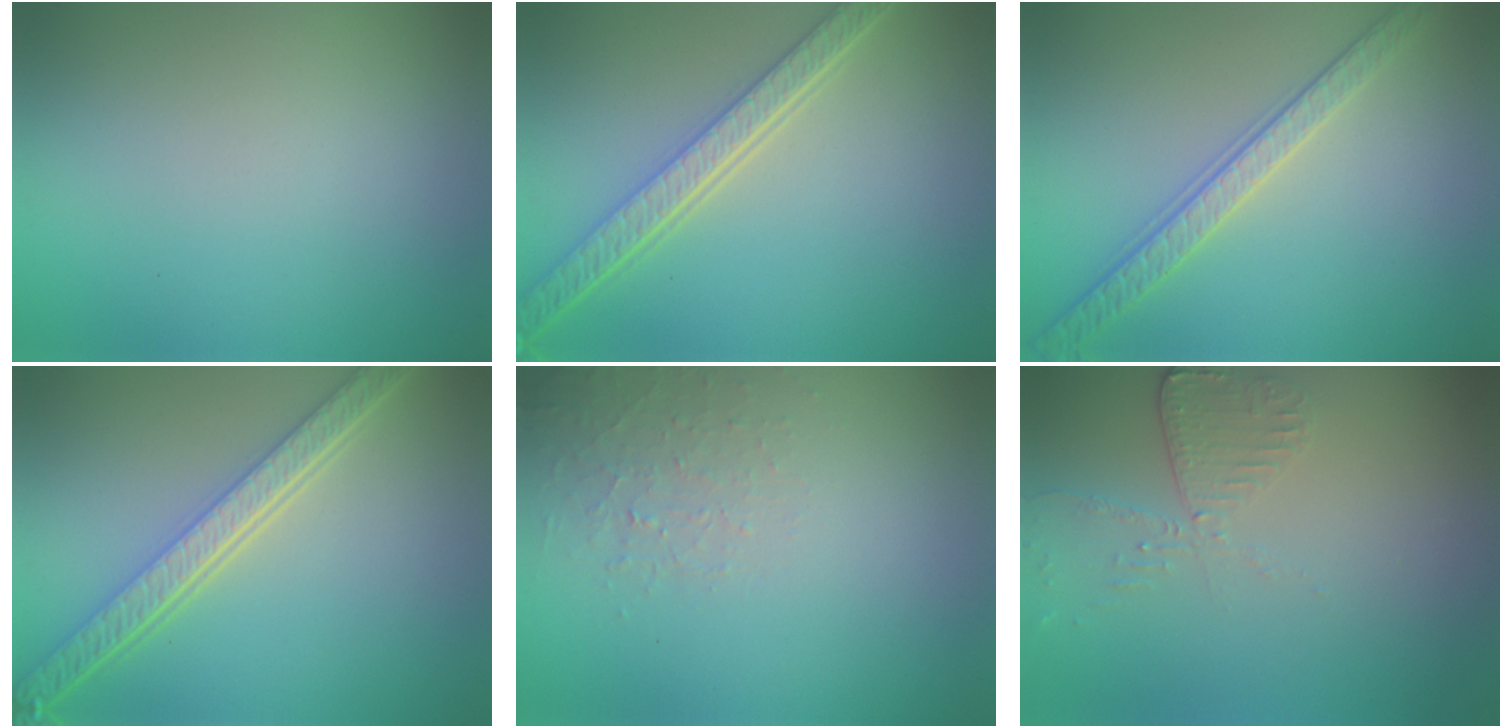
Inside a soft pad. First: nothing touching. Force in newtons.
{"total": 5.4, "press": 4.0, "slide": 3.6}
{"total": 3.5, "press": 3.2, "slide": 1.3}
{"total": 5.9, "press": 4.5, "slide": 3.8}
{"total": 1.3, "press": 0.4, "slide": 1.2}
{"total": 2.7, "press": 2.4, "slide": 1.2}